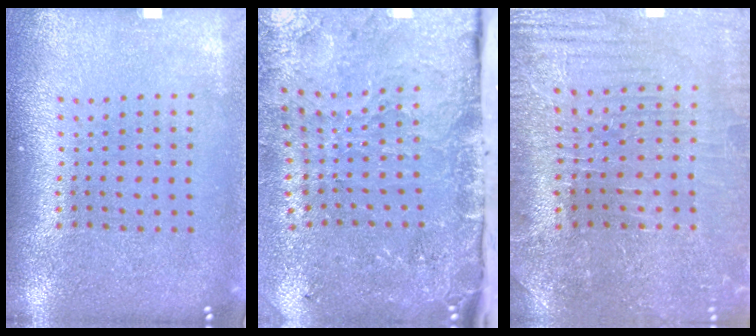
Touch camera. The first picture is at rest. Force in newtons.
{"total": 4.9, "press": 3.6, "slide": 3.3}
{"total": 1.6, "press": 1.6, "slide": 0.4}